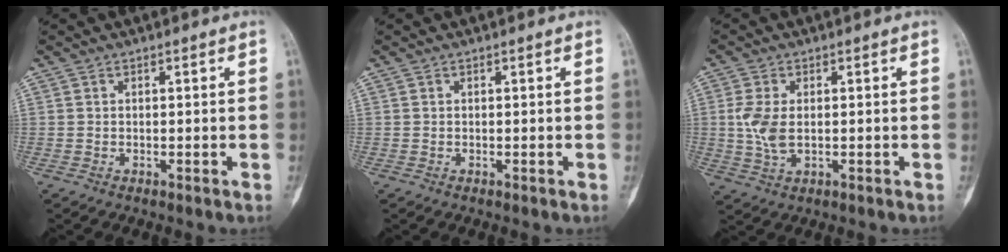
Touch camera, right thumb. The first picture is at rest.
{"total": 0.0}
{"total": 5.7, "force": [0.1, 3.2, 4.7], "torque": [-0.113, -0.002, 0.004]}